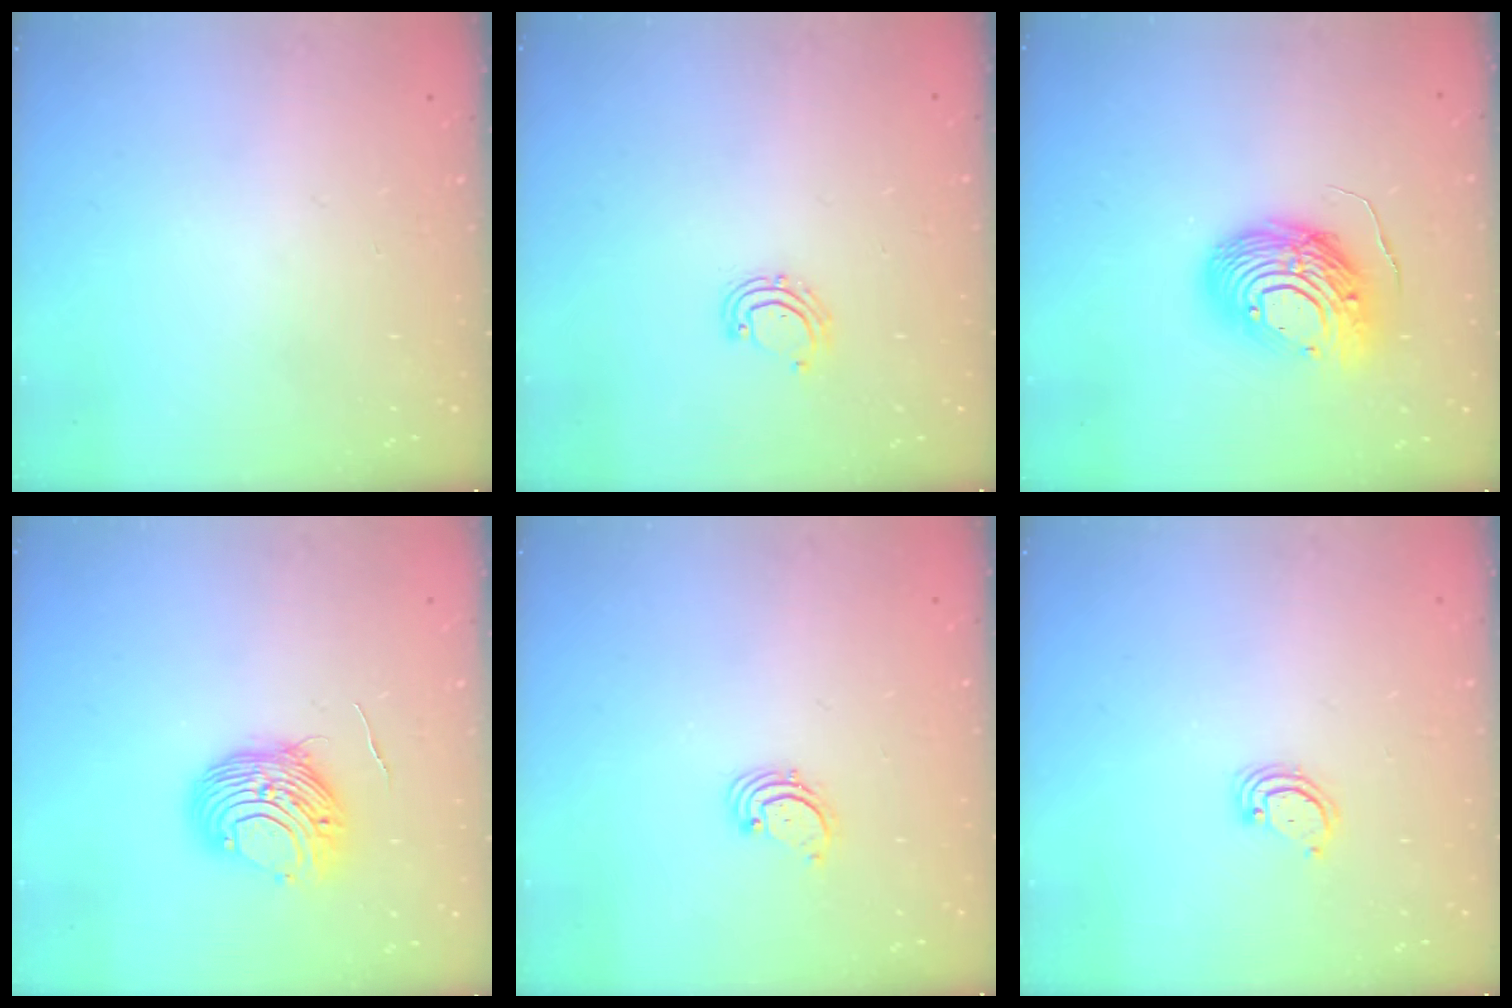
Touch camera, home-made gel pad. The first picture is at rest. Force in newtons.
{"total": 6.5, "press": 6.3, "slide": 1.6}
{"total": 14.7, "press": 14.6, "slide": 1.4}
{"total": 10.1, "press": 10.0, "slide": 0.9}
{"total": 1.7, "press": 1.7, "slide": 0.2}
{"total": 2.9, "press": 2.9, "slide": 0.2}